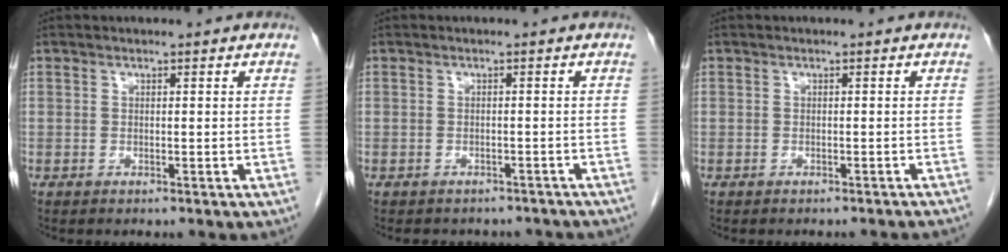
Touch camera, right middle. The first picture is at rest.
{"total": 7.4, "force": [-6.6, 3.0, 1.6], "torque": [-0.021, 0.006, -0.065]}
{"total": 4.0, "force": [-3.9, 0.4, 1.1], "torque": [-0.018, -0.012, -0.040]}